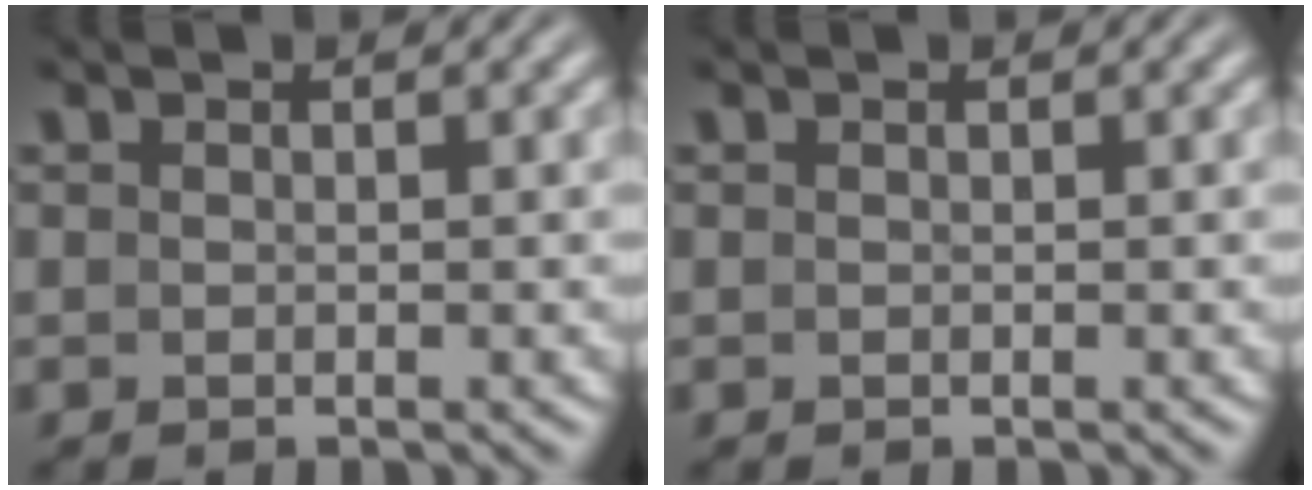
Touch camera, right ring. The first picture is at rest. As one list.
[{"total": 0.0}]